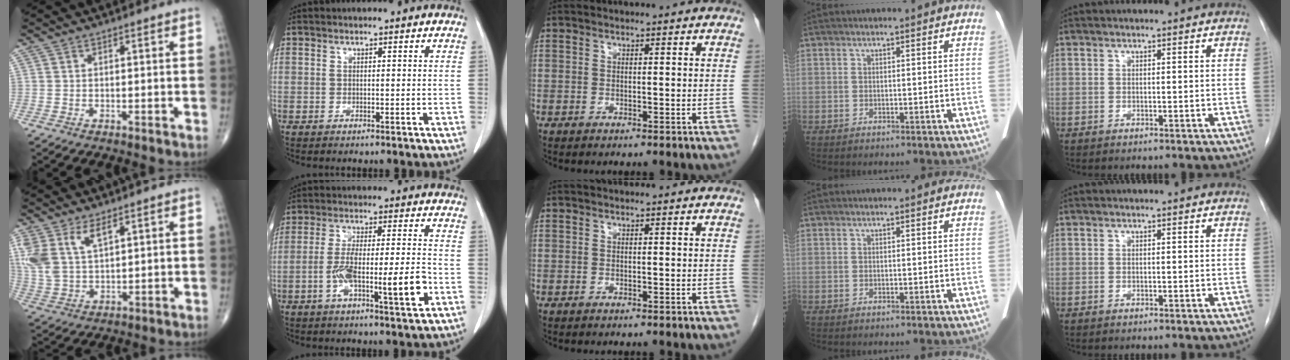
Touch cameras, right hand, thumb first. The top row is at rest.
{"thumb": {"total": 9.5, "force": [4.7, 4.5, 6.8], "torque": [-0.153, -0.009, 0.104]}, "index": {"total": 10.9, "force": [-3.5, 1.1, 10.2], "torque": [-0.178, 0.005, -0.058]}}